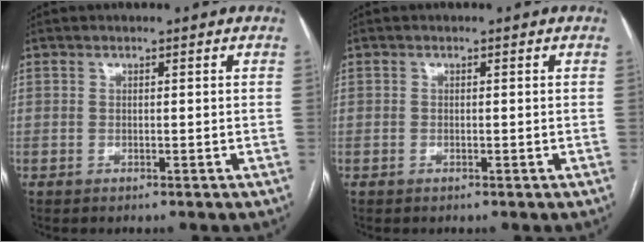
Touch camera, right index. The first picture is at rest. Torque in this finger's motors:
{"motor_torque": [0.02, 0.01, 0.01, 0.00]}